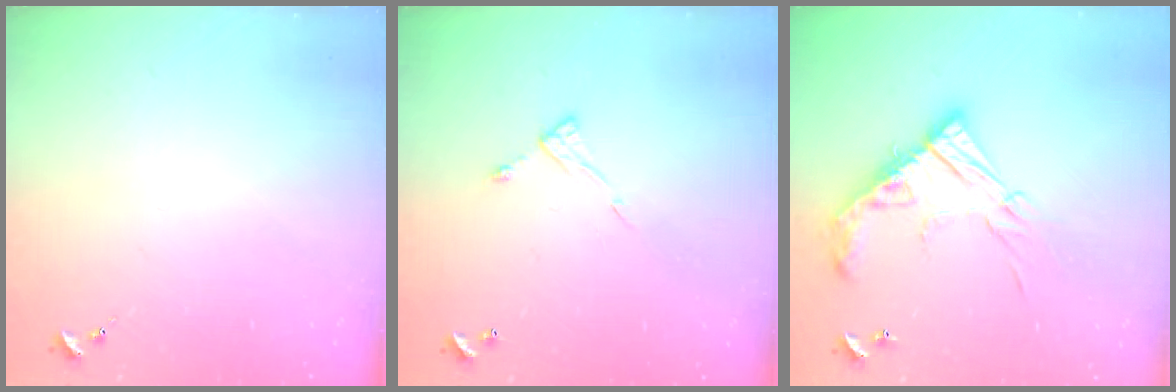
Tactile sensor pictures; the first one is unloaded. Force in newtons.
{"total": 7.7, "press": 7.7, "slide": 0.6}
{"total": 17.6, "press": 17.6, "slide": 1.2}